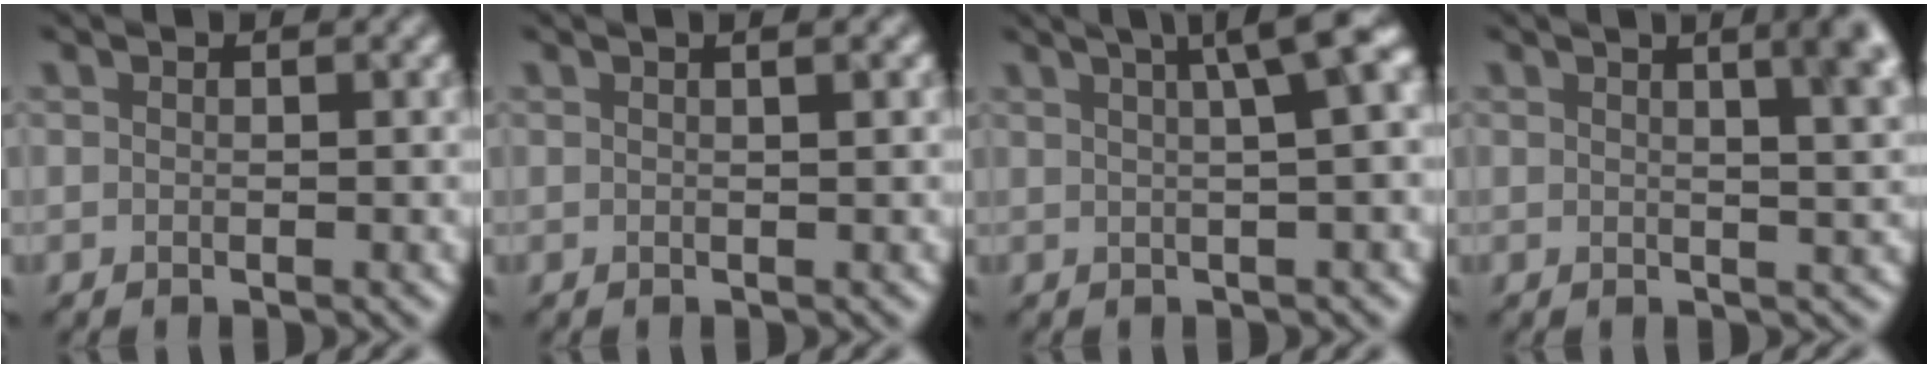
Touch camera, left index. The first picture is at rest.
{"total": 3.5, "force": [1.6, 1.8, 2.5], "torque": [0.002, 0.029, -0.005]}
{"total": 6.4, "force": [2.4, 1.8, 5.6], "torque": [-0.032, 0.034, 0.024]}
{"total": 8.6, "force": [3.3, 4.1, 6.7], "torque": [-0.030, 0.053, 0.020]}